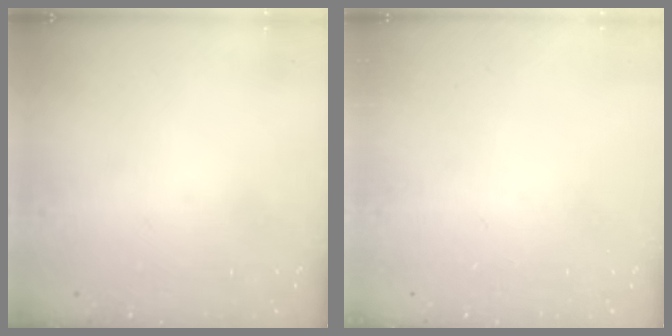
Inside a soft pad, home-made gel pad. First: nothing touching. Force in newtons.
{"total": 0.0}